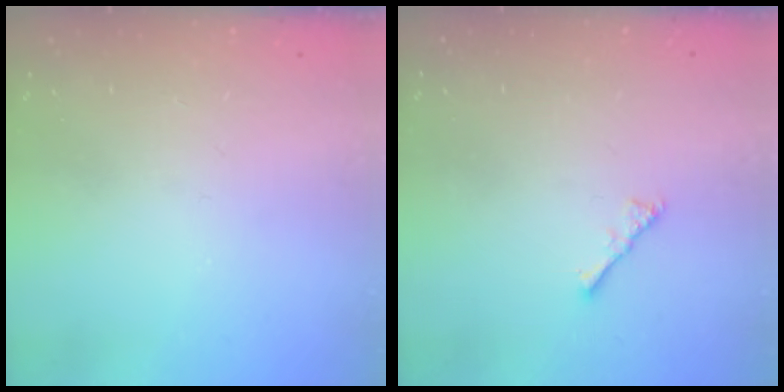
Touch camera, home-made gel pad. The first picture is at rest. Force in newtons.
{"total": 2.1, "press": 2.1, "slide": 0.5}